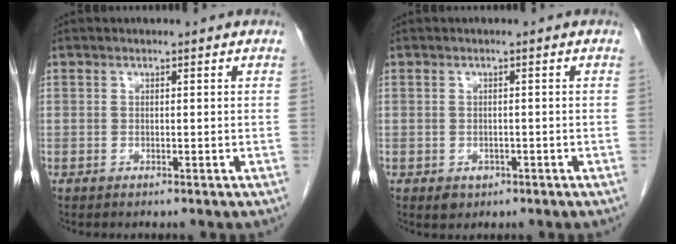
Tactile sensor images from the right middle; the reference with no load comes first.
{"total": 1.9, "force": [-0.9, 1.5, 0.8], "torque": [-0.010, 0.002, -0.002]}